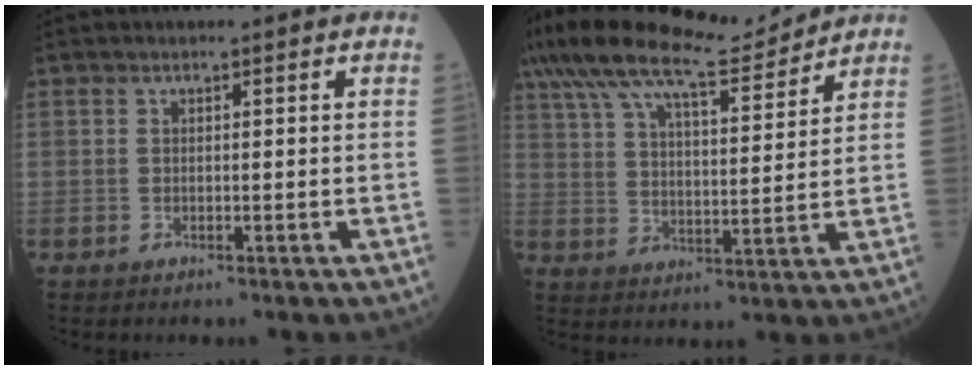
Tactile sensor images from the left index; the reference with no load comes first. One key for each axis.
{"total": 15.8, "fx": 13.9, "fy": 2.2, "fz": 7.2, "tx": -0.141, "ty": 0.022, "tz": 0.233}